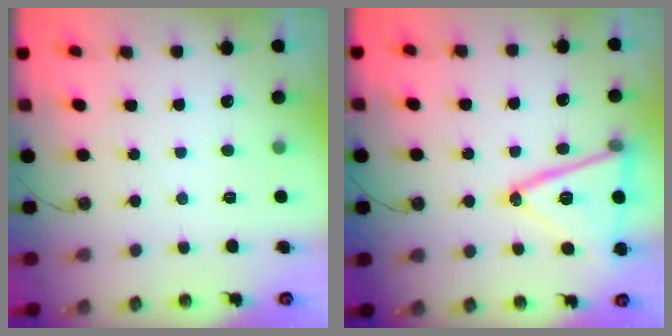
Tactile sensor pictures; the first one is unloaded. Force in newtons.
{"total": 18.6, "press": 18.3, "slide": 3.5}